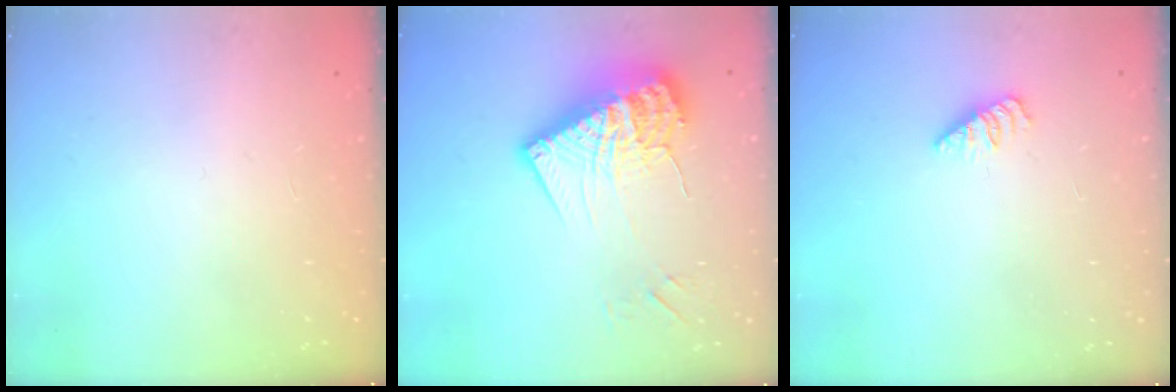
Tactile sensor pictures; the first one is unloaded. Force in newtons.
{"total": 17.4, "press": 17.3, "slide": 1.3}
{"total": 2.5, "press": 2.4, "slide": 0.4}